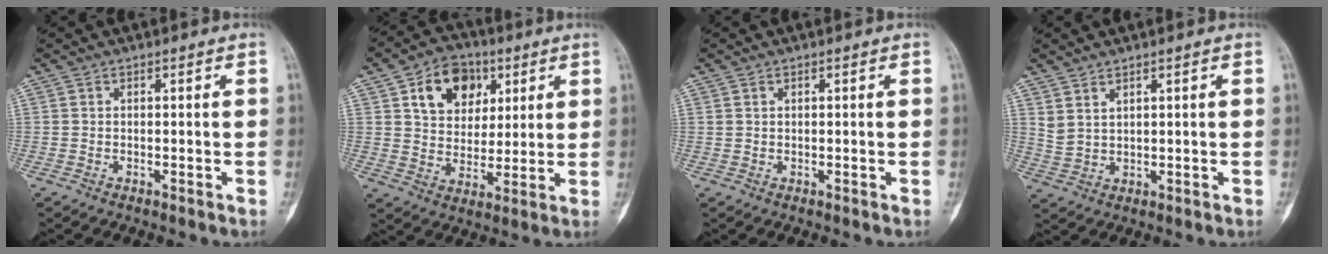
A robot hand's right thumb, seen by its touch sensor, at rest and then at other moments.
{"total": 13.0, "force": [5.5, 9.4, 7.2], "torque": [-0.073, -0.014, 0.093]}
{"total": 0.9, "force": [0.7, 0.5, 0.3], "torque": [0.002, -0.002, 0.011]}
{"total": 3.7, "force": [2.6, 1.6, 2.1], "torque": [-0.035, -0.018, 0.061]}